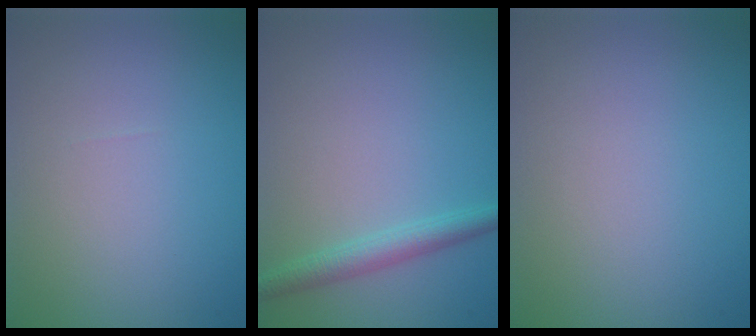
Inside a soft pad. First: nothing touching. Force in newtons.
{"total": 2.3, "press": 2.3, "slide": 0.1}
{"total": 0.0}